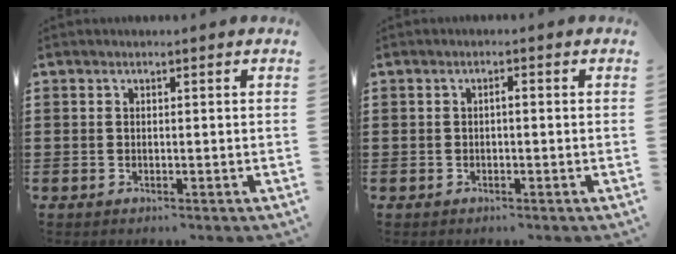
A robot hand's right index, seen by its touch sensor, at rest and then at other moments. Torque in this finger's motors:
{"motor_torque": [0.26, 0.27, 0.01, 0.02]}